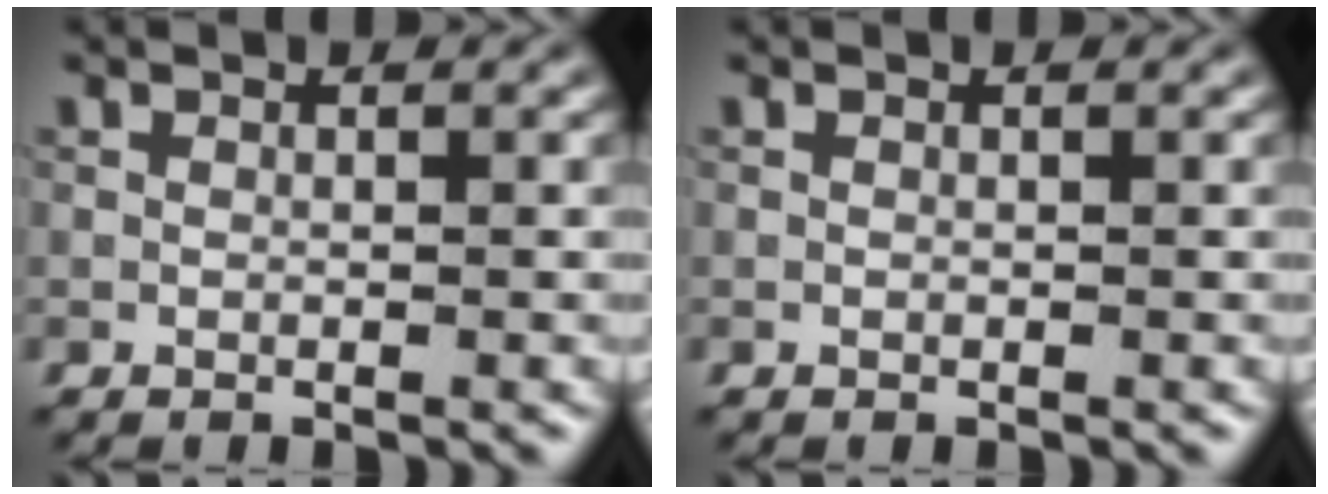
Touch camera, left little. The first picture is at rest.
{"total": 0.0}